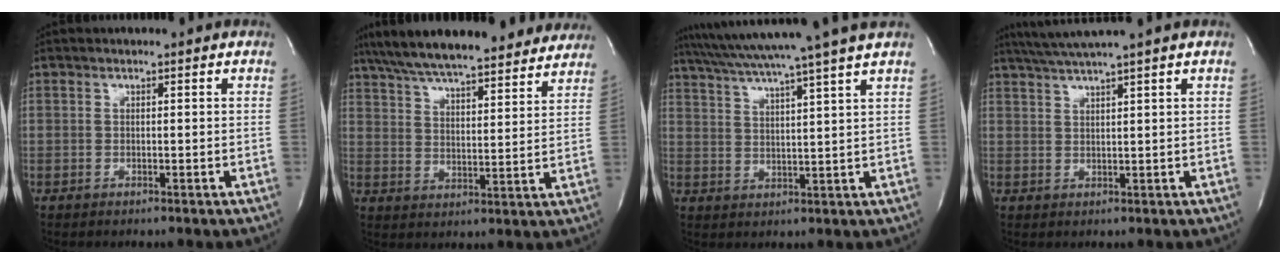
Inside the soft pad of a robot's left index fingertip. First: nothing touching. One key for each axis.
{"total": 24.4, "fx": 21.1, "fy": 4.6, "fz": 11.3, "tx": -0.190, "ty": 0.031, "tz": 0.293}
{"total": 14.9, "fx": 12.6, "fy": -2.5, "fz": 7.5, "tx": -0.134, "ty": -0.010, "tz": 0.181}
{"total": 5.8, "fx": 4.8, "fy": -1.7, "fz": 3.0, "tx": -0.053, "ty": 0.012, "tz": 0.088}